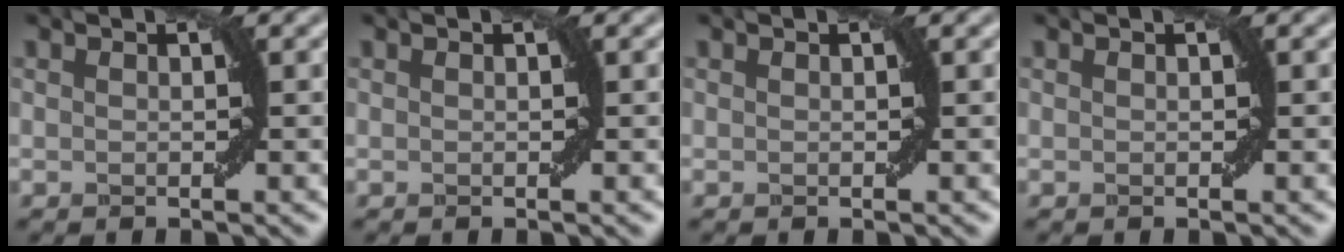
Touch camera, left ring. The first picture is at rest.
{"total": 0.0}
{"total": 0.0}
{"total": 0.0}